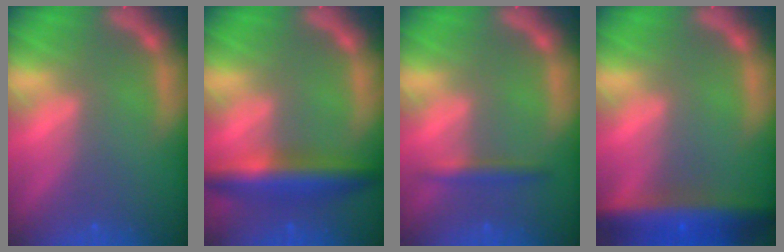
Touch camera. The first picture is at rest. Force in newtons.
{"total": 6.0}
{"total": 1.9}
{"total": 8.0}